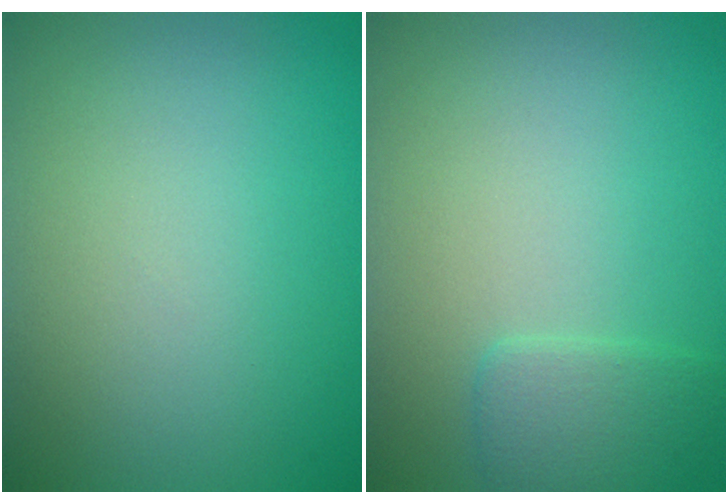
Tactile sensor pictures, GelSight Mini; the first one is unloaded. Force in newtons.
{"total": 1.9, "press": 1.9, "slide": 0.1}